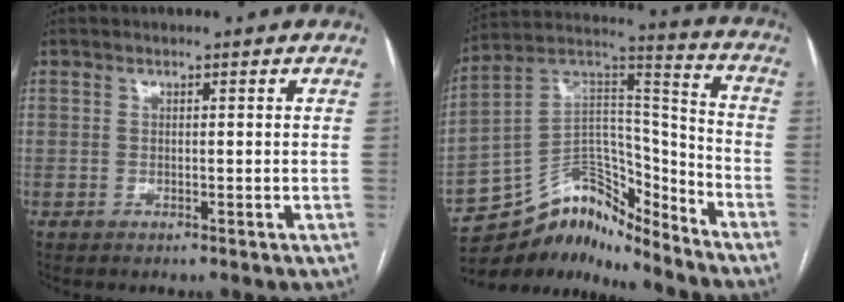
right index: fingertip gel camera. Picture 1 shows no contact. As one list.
[{"total": 13.4, "force": [-12.2, 4.8, 2.5], "torque": [-0.032, 0.094, -0.220]}]